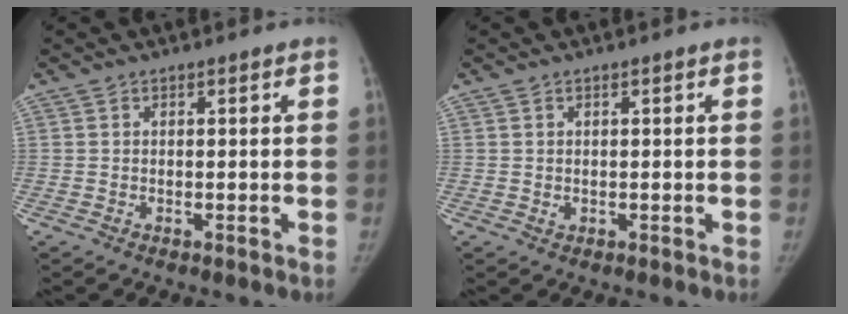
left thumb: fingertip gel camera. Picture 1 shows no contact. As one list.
[{"total": 0.7, "force": [0.2, 0.5, 0.5], "torque": [-0.005, -0.002, 0.006]}]